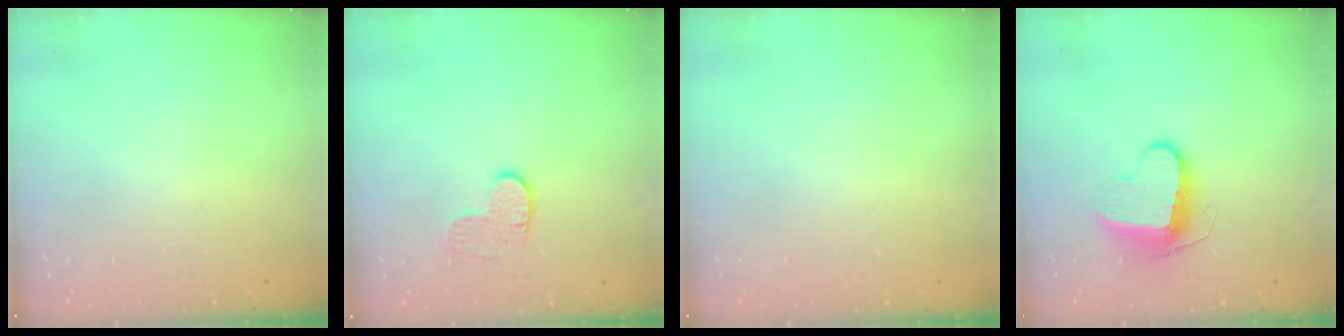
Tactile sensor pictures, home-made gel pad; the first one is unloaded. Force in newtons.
{"total": 6.7, "press": 6.7, "slide": 0.1}
{"total": 0.6, "press": 0.5, "slide": 0.2}
{"total": 9.6, "press": 9.6, "slide": 0.2}